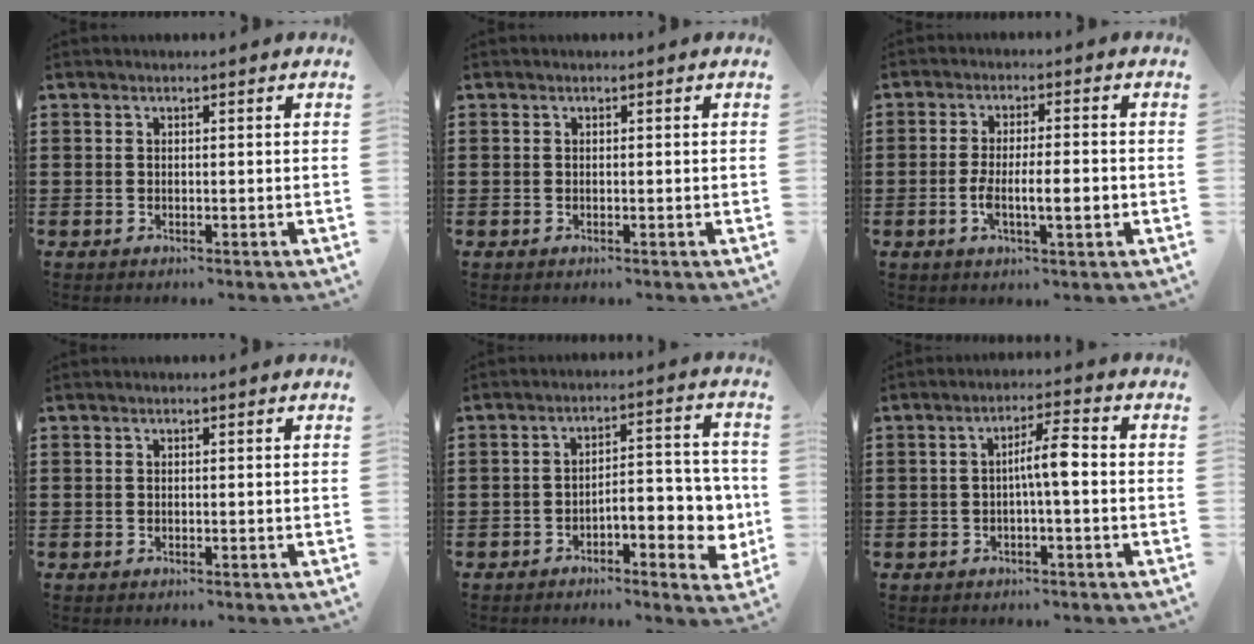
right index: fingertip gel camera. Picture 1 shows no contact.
{"total": 0.0}
{"total": 6.5, "force": [-1.5, 1.5, 6.1], "torque": [-0.110, 0.002, -0.029]}
{"total": 0.0}
{"total": 6.4, "force": [-2.5, 2.9, 5.1], "torque": [-0.062, -0.003, -0.047]}
{"total": 5.0, "force": [-0.5, 0.6, 4.9], "torque": [-0.090, 0.008, -0.014]}